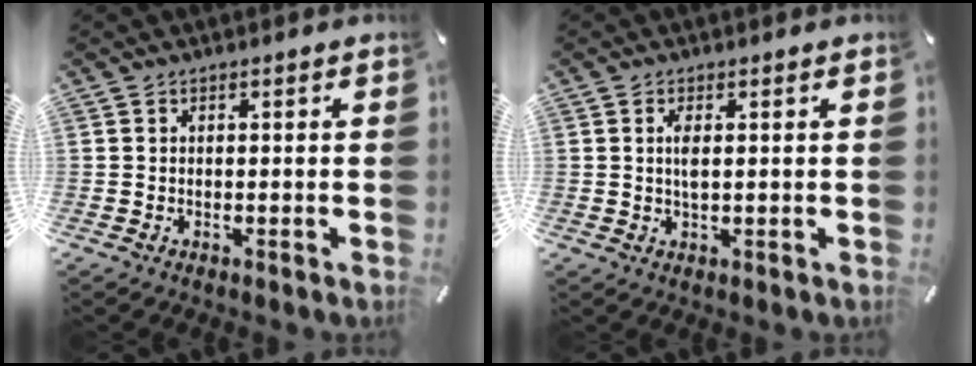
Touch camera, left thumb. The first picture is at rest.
{"total": 2.5, "force": [0.4, 0.8, 2.4], "torque": [-0.048, 0.003, 0.004]}